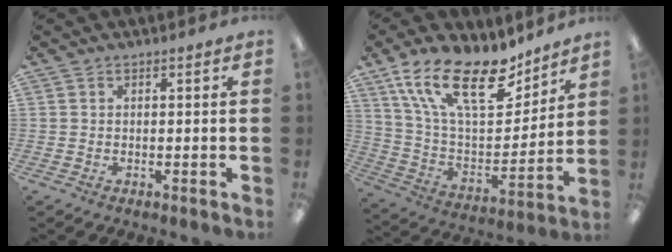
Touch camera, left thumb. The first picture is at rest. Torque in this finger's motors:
{"motor_torque": [0.57, 0.51, 1.48, -1.29, 0.43]}